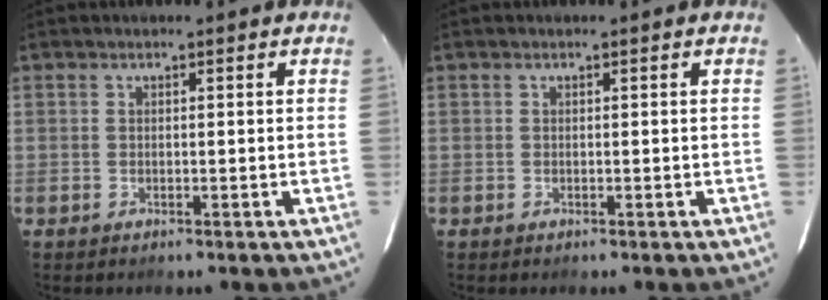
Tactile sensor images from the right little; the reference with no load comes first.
{"total": 0.0}